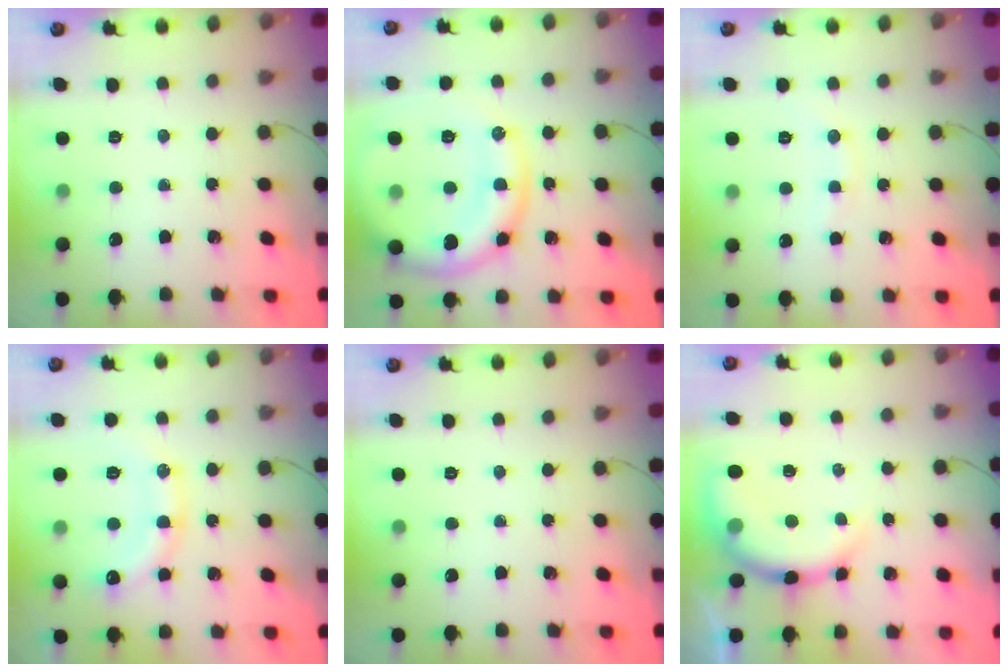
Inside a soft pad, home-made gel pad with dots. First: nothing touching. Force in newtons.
{"total": 16.3, "press": 16.2, "slide": 1.7}
{"total": 4.3, "press": 4.1, "slide": 1.4}
{"total": 14.9, "press": 14.8, "slide": 1.5}
{"total": 0.0}
{"total": 9.5, "press": 9.3, "slide": 1.7}